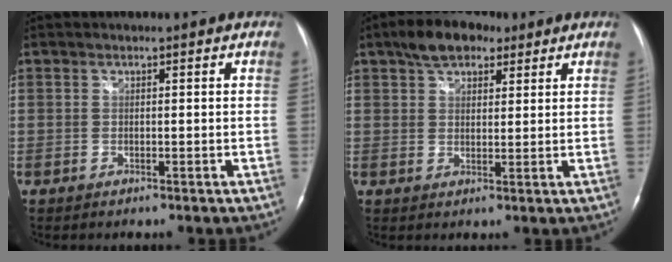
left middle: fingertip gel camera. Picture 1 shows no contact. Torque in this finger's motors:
{"motor_torque": [0.17, -0.06, 0.04, 0.04]}